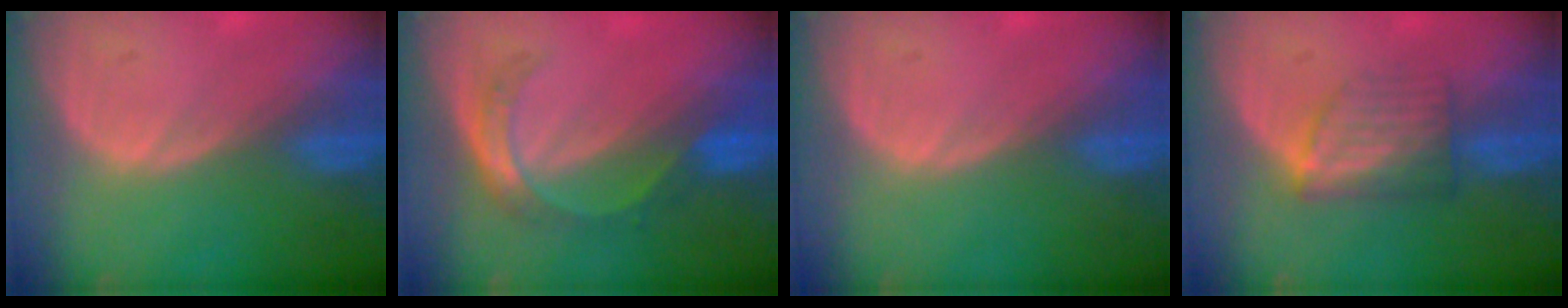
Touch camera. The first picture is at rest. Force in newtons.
{"total": 5.4, "press": 4.7, "slide": 2.6}
{"total": 0.0}
{"total": 6.1, "press": 5.5, "slide": 2.7}